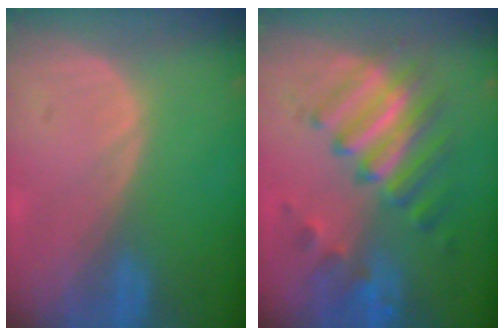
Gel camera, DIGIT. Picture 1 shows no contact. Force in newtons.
{"total": 8.7, "press": 8.3, "slide": 2.4}